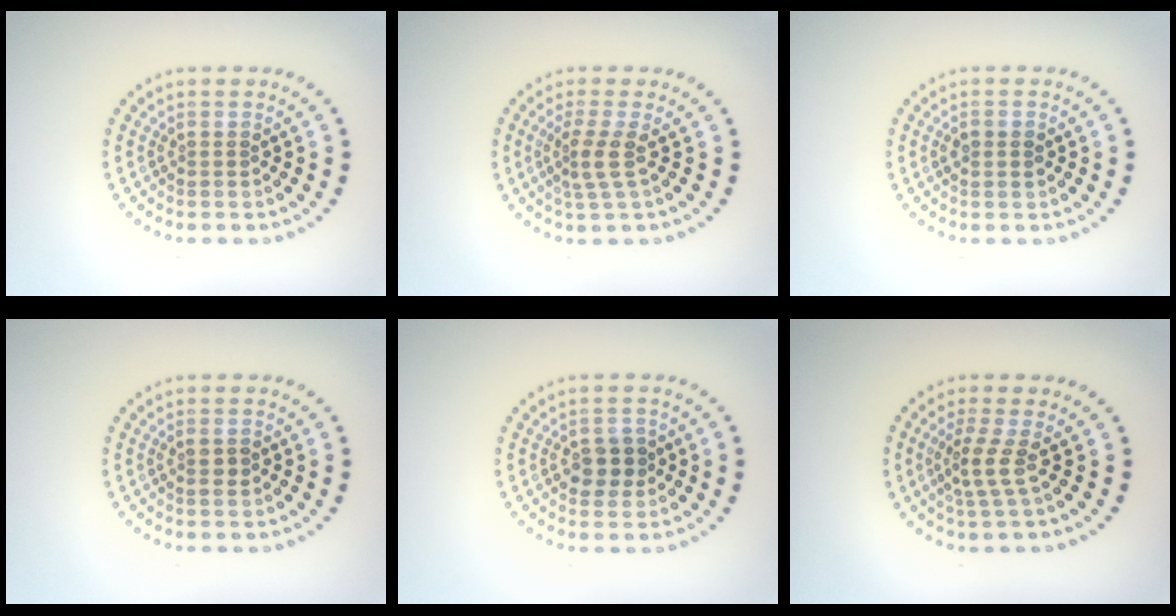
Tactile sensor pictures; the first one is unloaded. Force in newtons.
{"total": 2.4, "press": 1.7, "slide": 1.7}
{"total": 1.3, "press": 1.3, "slide": 0.1}
{"total": 1.2, "press": 1.1, "slide": 0.4}
{"total": 2.4, "press": 2.3, "slide": 0.6}
{"total": 2.3, "press": 1.6, "slide": 1.7}